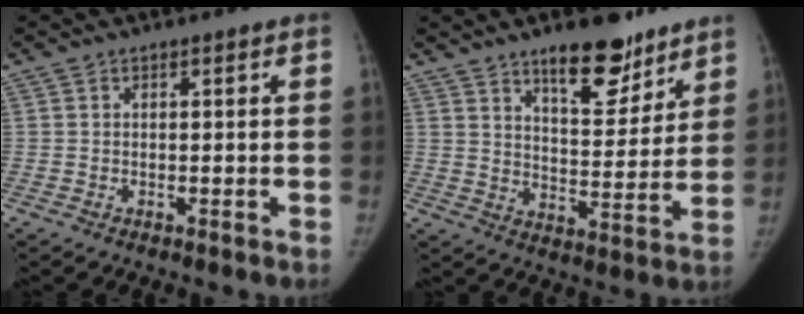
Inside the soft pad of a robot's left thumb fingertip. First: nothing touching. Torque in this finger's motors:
{"motor_torque": [1.37, 0.38, 0.93, -1.01, 0.26]}